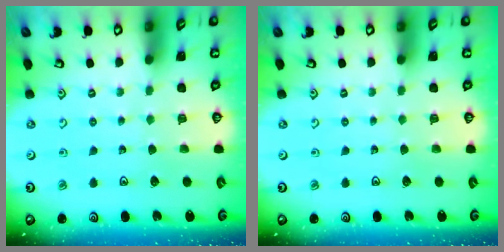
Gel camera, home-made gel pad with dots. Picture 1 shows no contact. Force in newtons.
{"total": 0.0}